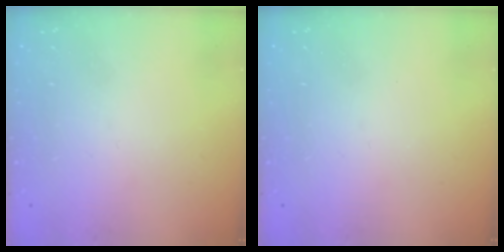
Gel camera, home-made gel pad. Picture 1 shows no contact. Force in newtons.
{"total": 0.0}